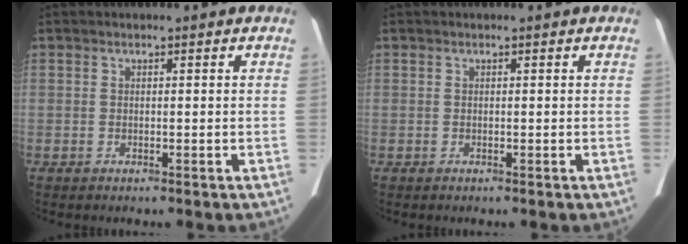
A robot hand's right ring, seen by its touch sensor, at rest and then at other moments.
{"total": 0.0}